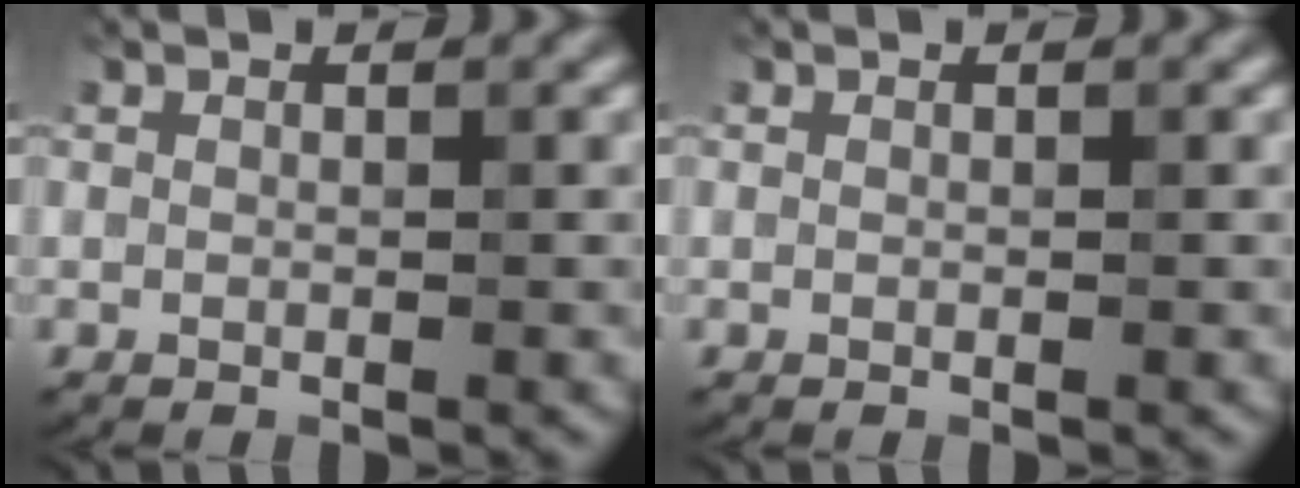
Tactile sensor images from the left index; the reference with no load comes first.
{"total": 0.0}